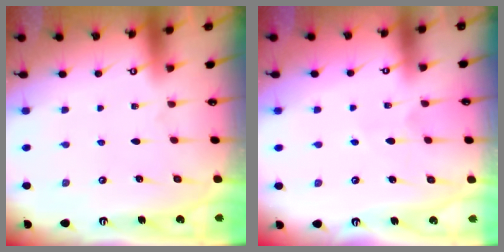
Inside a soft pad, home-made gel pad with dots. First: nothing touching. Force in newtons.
{"total": 4.2, "press": 4.2, "slide": 0.5}